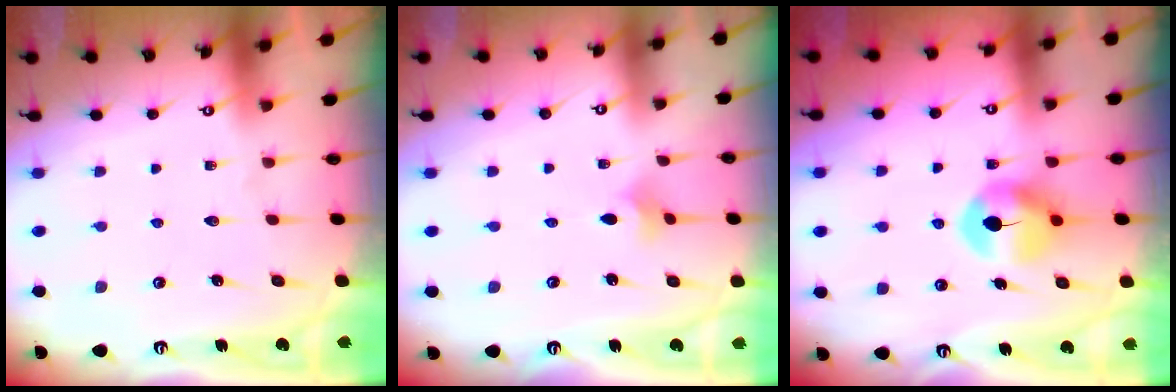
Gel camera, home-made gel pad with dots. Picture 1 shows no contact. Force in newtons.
{"total": 2.5, "press": 2.5, "slide": 0.5}
{"total": 7.4, "press": 7.4, "slide": 0.3}